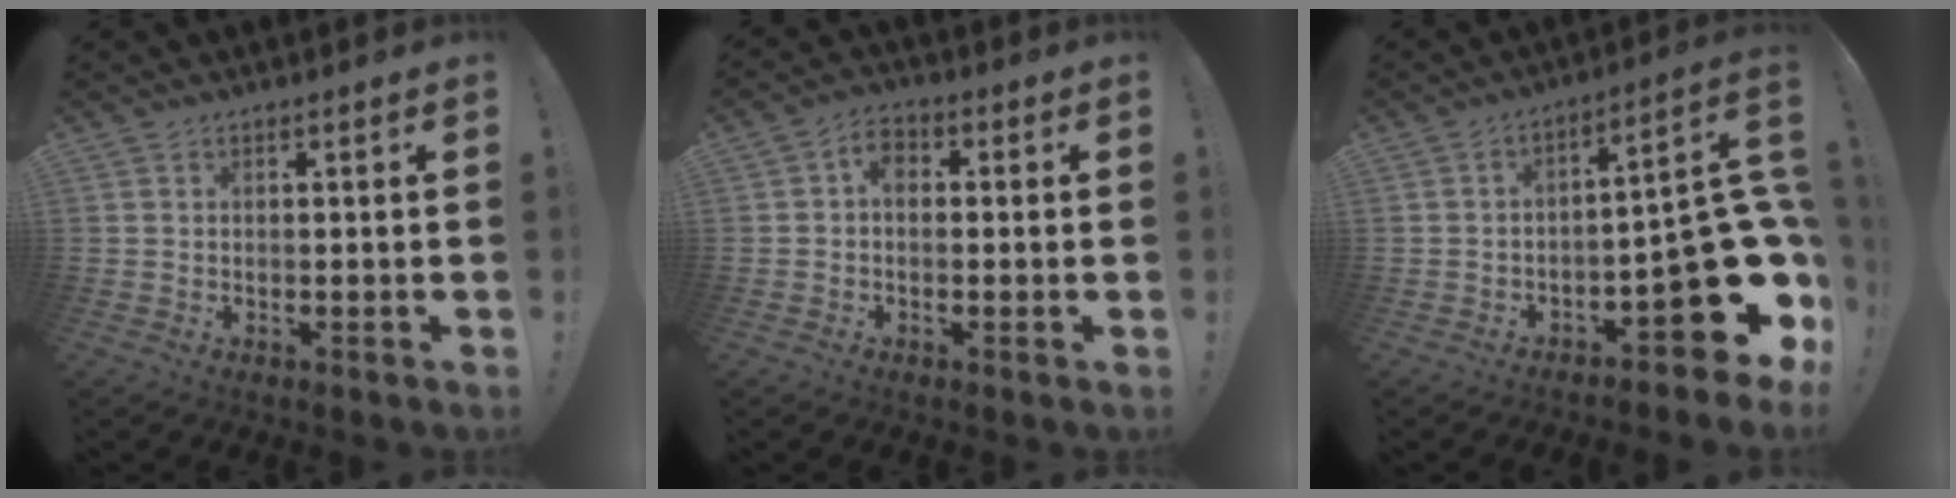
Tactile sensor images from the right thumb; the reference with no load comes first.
{"total": 4.2, "force": [-0.1, 2.9, 3.0], "torque": [-0.046, 0.009, 0.000]}
{"total": 17.5, "force": [-6.2, 6.9, 14.8], "torque": [-0.172, 0.024, -0.091]}